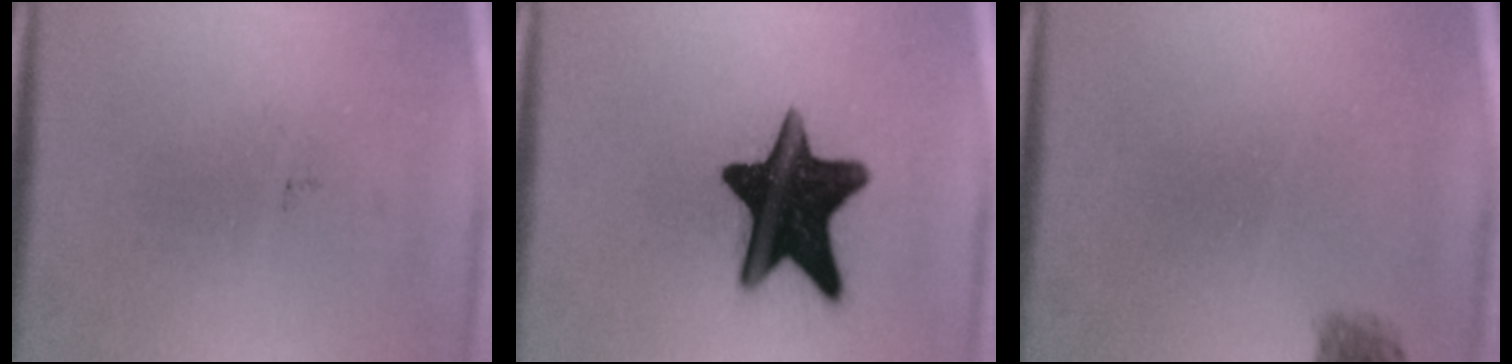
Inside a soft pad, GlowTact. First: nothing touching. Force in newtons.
{"total": 16.0}
{"total": 1.8}